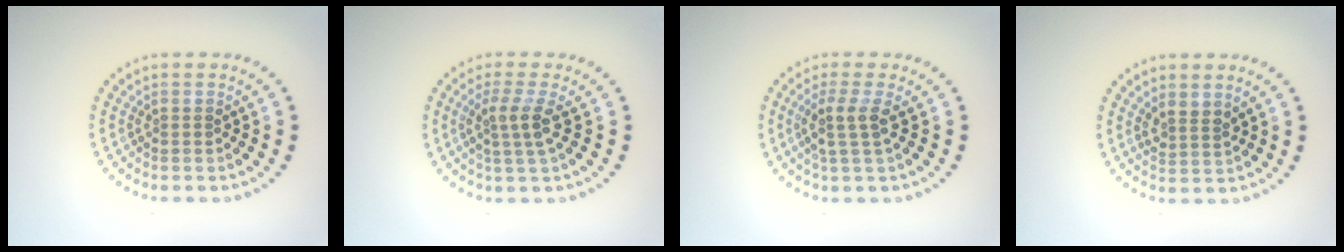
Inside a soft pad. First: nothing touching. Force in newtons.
{"total": 2.5, "press": 1.9, "slide": 1.6}
{"total": 2.6, "press": 2.0, "slide": 1.6}
{"total": 1.7, "press": 1.3, "slide": 1.2}